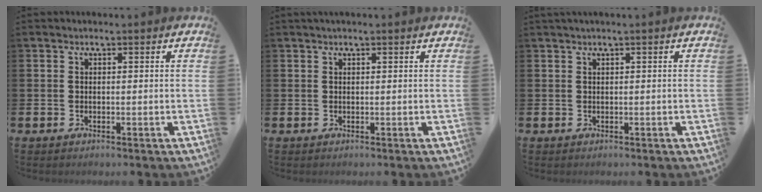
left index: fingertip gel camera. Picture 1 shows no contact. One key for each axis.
{"total": 0.5, "fx": 0.5, "fy": 0.0, "fz": 0.2, "tx": -0.001, "ty": -0.001, "tz": 0.008}
{"total": 0.5, "fx": 0.2, "fy": -0.1, "fz": 0.5, "tx": -0.011, "ty": 0.003, "tz": 0.004}